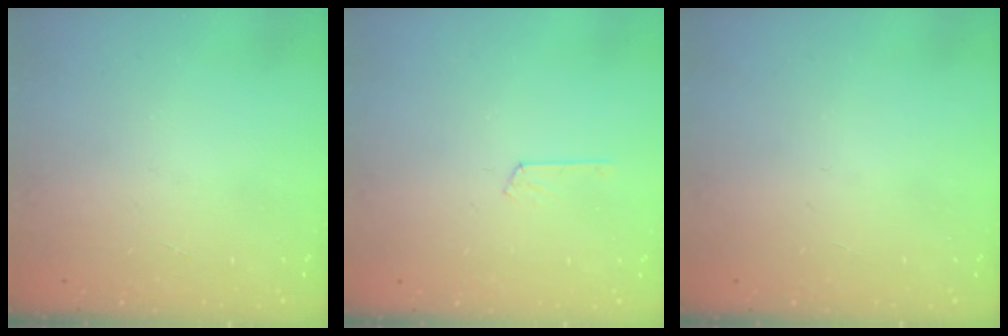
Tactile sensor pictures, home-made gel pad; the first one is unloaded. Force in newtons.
{"total": 2.9, "press": 2.9, "slide": 0.3}
{"total": 0.0}